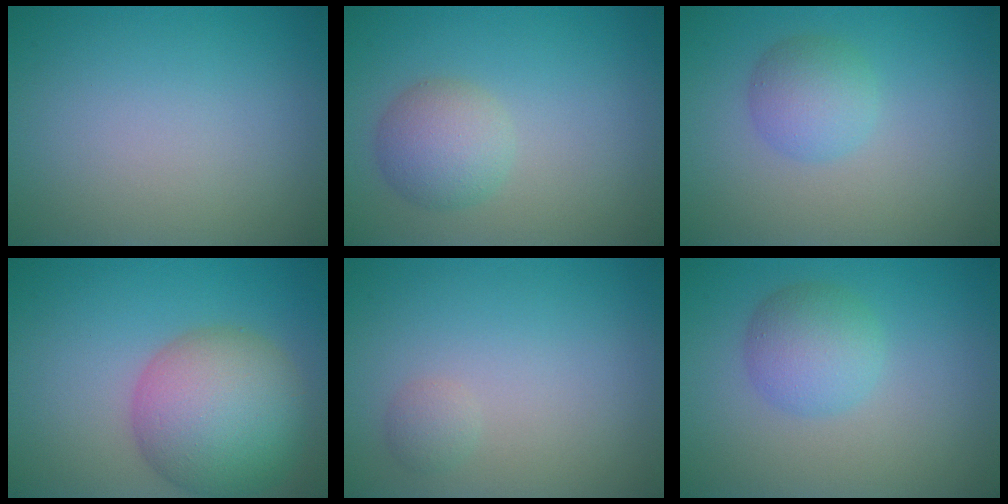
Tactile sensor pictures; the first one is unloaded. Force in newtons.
{"total": 3.4, "press": 3.4, "slide": 0.0}
{"total": 2.8, "press": 2.8, "slide": 0.1}
{"total": 9.3, "press": 9.3, "slide": 0.2}
{"total": 1.0, "press": 1.0, "slide": 0.1}
{"total": 3.5, "press": 3.5, "slide": 0.1}